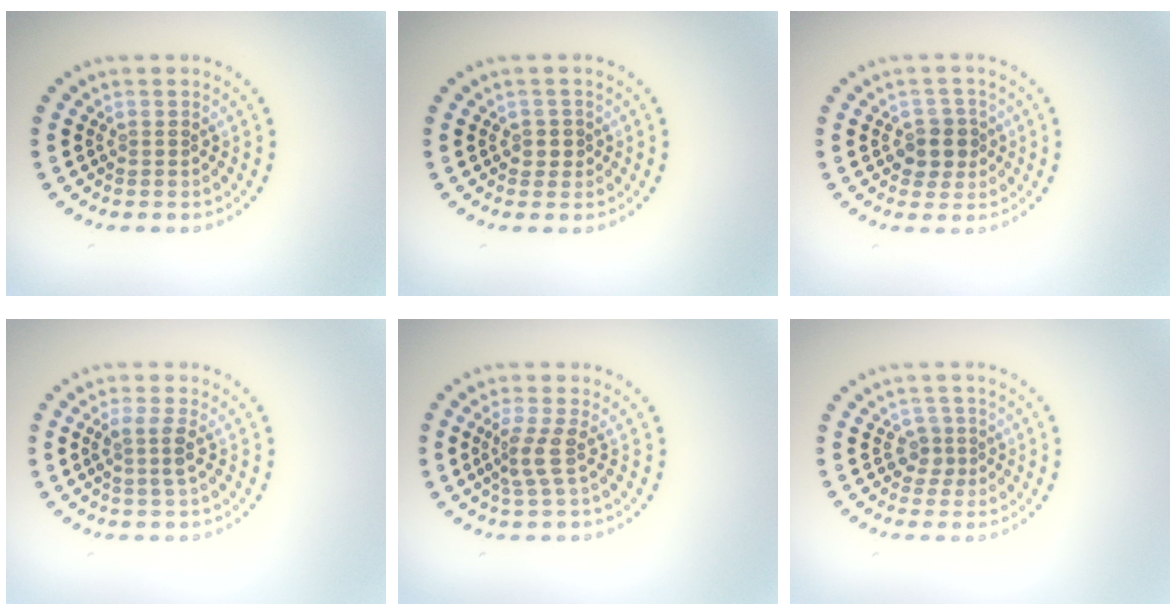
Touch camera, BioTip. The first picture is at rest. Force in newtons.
{"total": 1.1, "press": 1.0, "slide": 0.5}
{"total": 2.4, "press": 2.3, "slide": 0.9}
{"total": 1.9, "press": 1.5, "slide": 1.2}
{"total": 2.3, "press": 1.6, "slide": 1.7}
{"total": 1.6, "press": 1.3, "slide": 0.9}